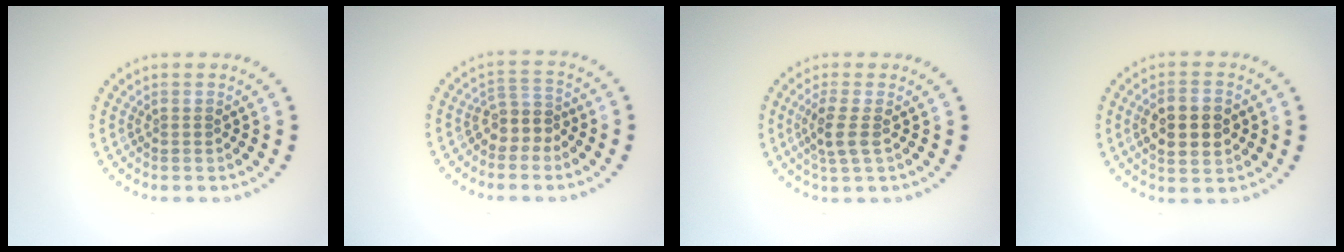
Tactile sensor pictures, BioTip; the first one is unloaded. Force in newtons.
{"total": 2.3, "press": 1.8, "slide": 1.5}
{"total": 2.5, "press": 2.2, "slide": 1.2}
{"total": 4.9, "press": 4.9, "slide": 0.2}